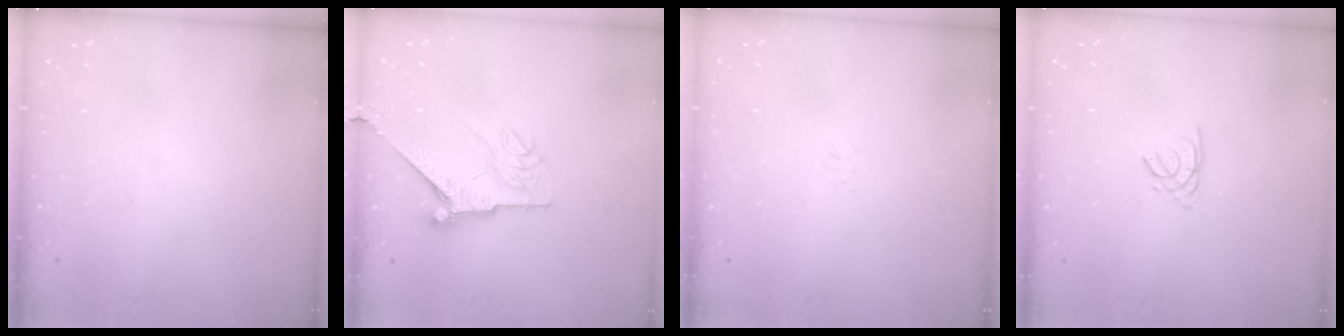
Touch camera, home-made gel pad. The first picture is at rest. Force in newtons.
{"total": 8.2, "press": 8.1, "slide": 0.7}
{"total": 3.4, "press": 3.4, "slide": 0.5}
{"total": 1.6, "press": 1.5, "slide": 0.4}